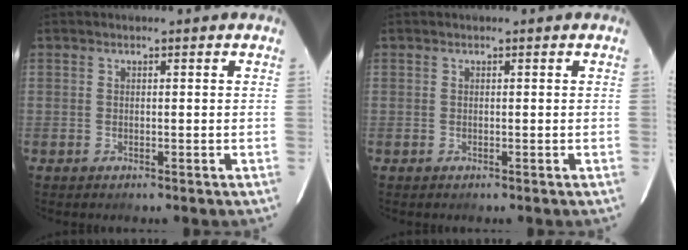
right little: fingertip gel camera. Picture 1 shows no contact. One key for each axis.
{"total": 0.0}